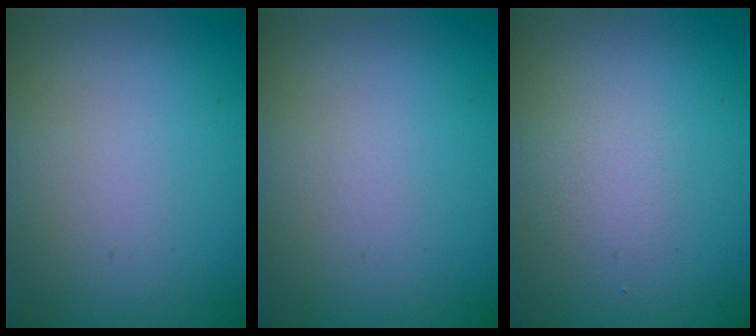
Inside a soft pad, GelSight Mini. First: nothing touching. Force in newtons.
{"total": 0.0}
{"total": 1.4, "press": 1.4, "slide": 0.0}